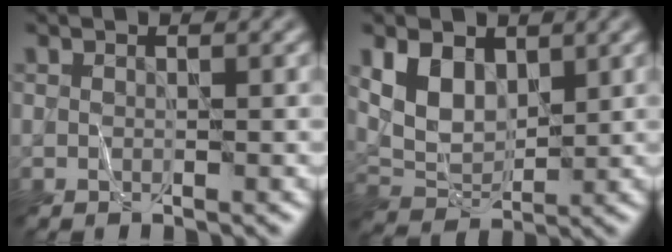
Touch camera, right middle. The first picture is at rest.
{"total": 4.5, "force": [2.0, 2.9, 2.8], "torque": [-0.062, -0.009, 0.040]}